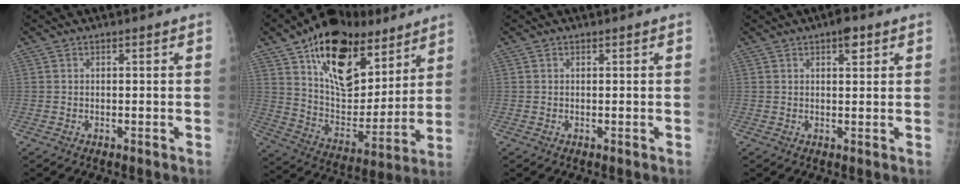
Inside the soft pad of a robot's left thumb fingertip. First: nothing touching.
{"total": 24.1, "force": [13.8, 13.0, 14.8], "torque": [-0.192, -0.054, 0.235]}
{"total": 0.0}
{"total": 3.0, "force": [1.7, 1.2, 2.1], "torque": [-0.021, -0.005, 0.021]}